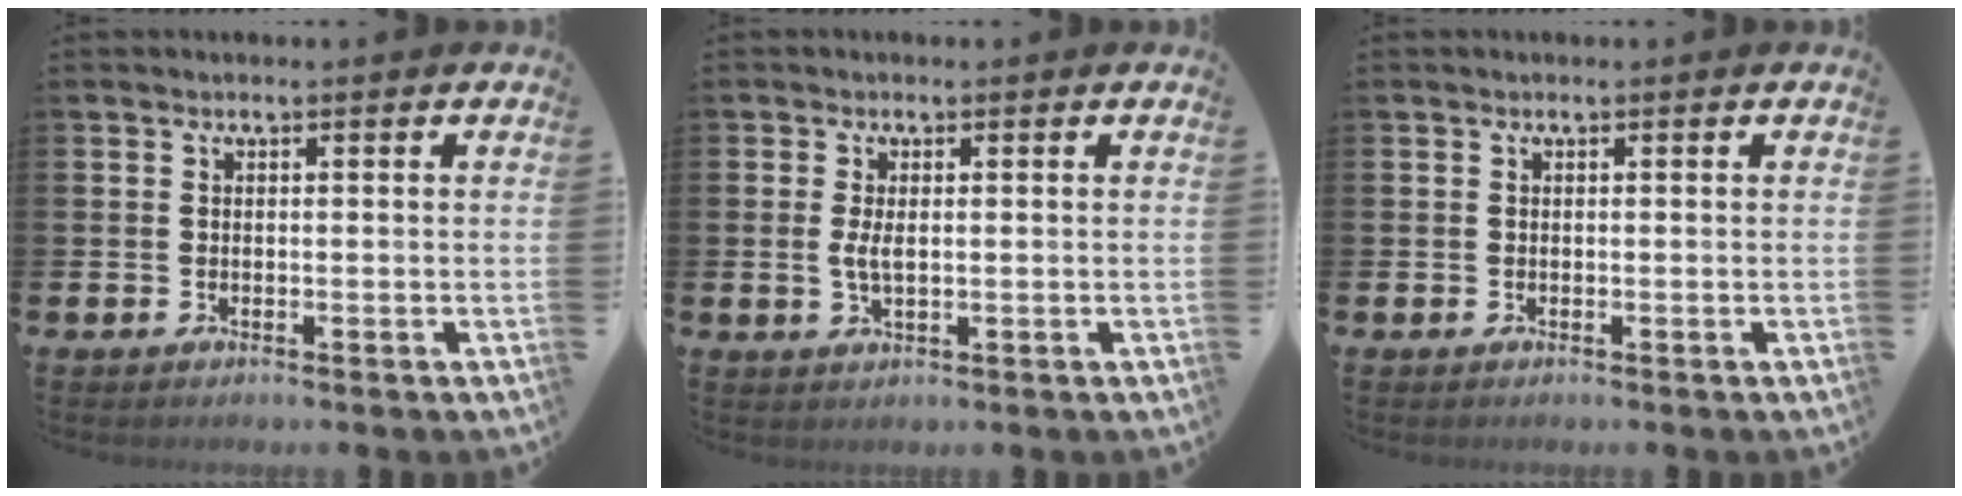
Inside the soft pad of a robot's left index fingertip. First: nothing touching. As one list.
[{"total": 2.4, "force": [0.2, 1.0, 2.2], "torque": [-0.040, 0.002, 0.001]}, {"total": 0.0}]